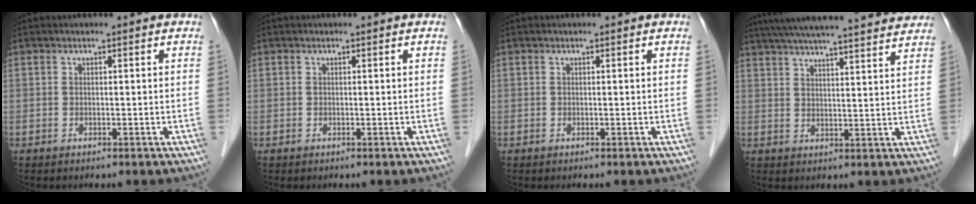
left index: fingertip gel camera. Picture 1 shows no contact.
{"total": 0.0}
{"total": 0.0}
{"total": 24.2, "force": [21.8, 1.5, 10.3], "torque": [-0.171, 0.019, 0.290]}